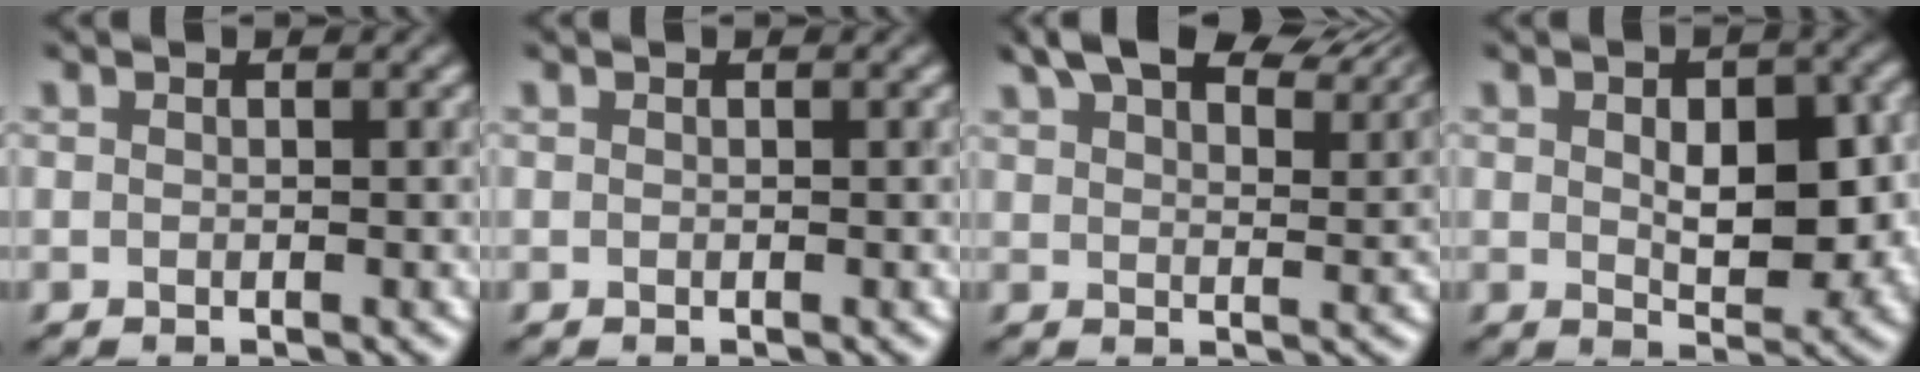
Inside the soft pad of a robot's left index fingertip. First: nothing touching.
{"total": 0.0}
{"total": 10.0, "force": [7.8, 3.1, 5.4], "torque": [-0.074, 0.026, 0.105]}
{"total": 6.3, "force": [0.2, 3.4, 5.3], "torque": [-0.072, 0.000, 0.010]}